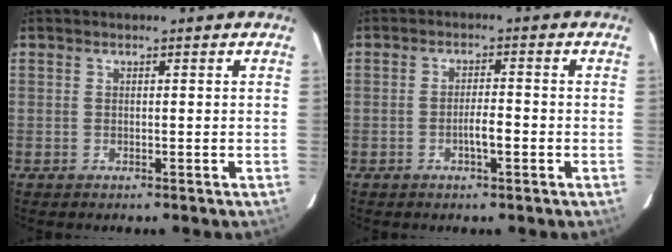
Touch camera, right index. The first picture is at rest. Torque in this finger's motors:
{"motor_torque": [0.33, -0.28, 0.07, 0.05]}